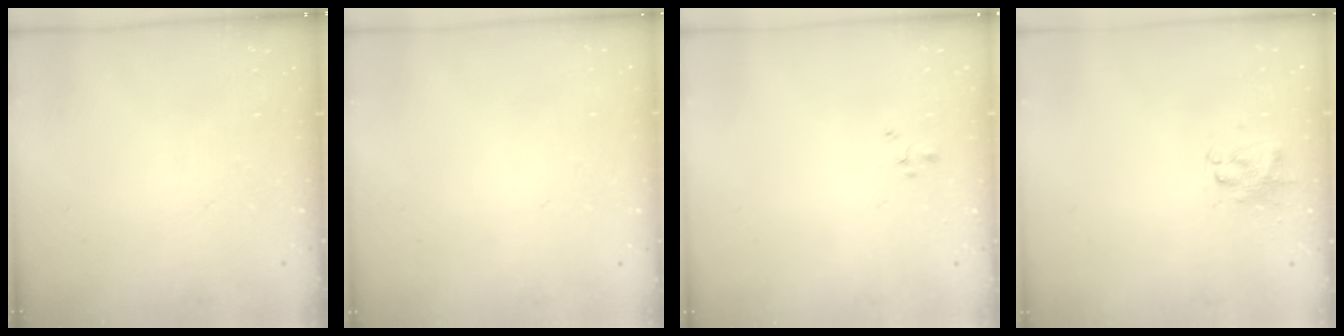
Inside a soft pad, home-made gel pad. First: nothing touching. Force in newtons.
{"total": 1.8, "press": 1.8, "slide": 0.2}
{"total": 2.4, "press": 2.3, "slide": 0.6}
{"total": 2.8, "press": 2.6, "slide": 0.8}